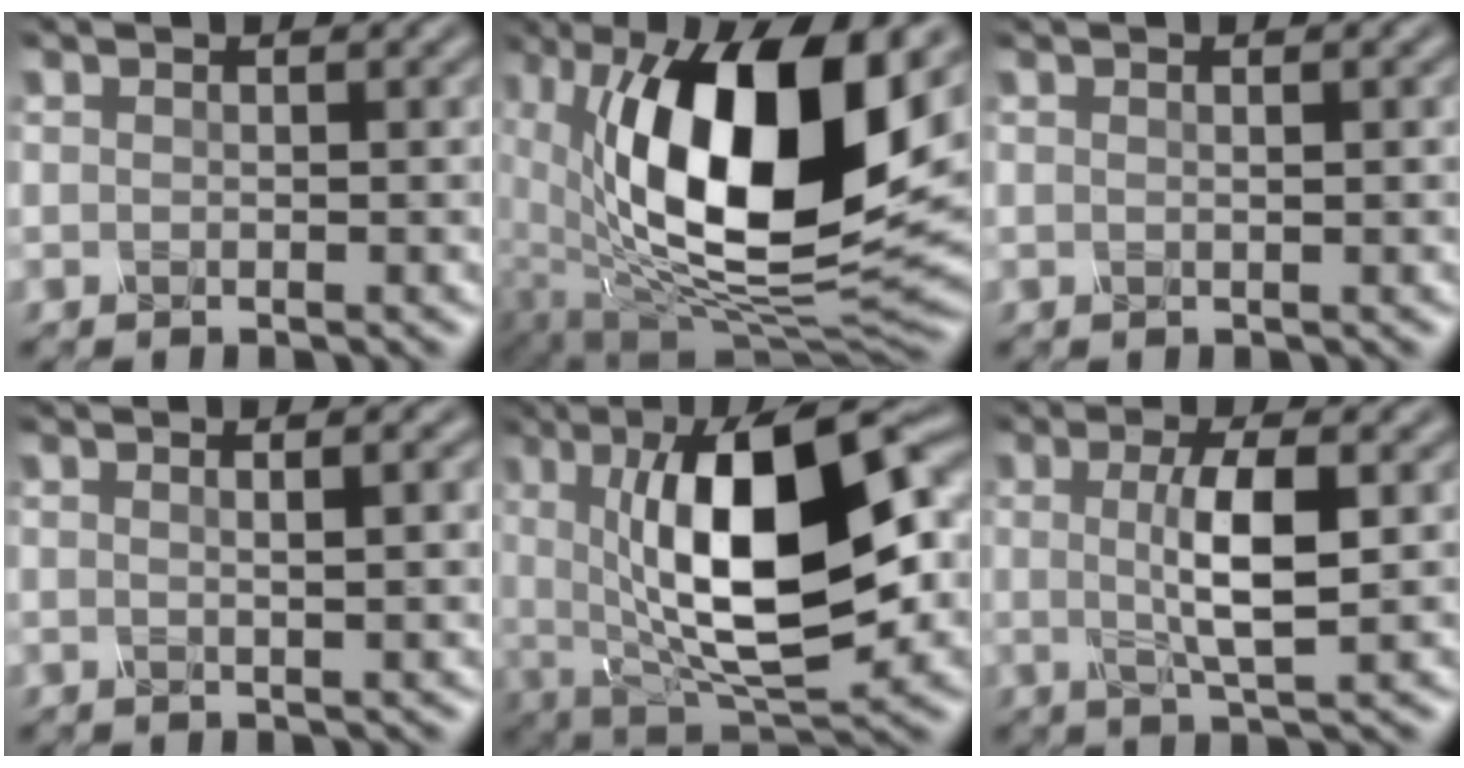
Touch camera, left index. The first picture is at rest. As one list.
[{"total": 17.0, "force": [3.0, 7.7, 14.9], "torque": [-0.247, 0.001, 0.044]}, {"total": 1.2, "force": [0.3, 0.5, 1.1], "torque": [-0.008, 0.001, -0.004]}, {"total": 4.2, "force": [1.1, 1.5, 3.8], "torque": [-0.027, 0.013, -0.007]}, {"total": 14.2, "force": [1.3, 5.4, 13.1], "torque": [-0.191, 0.006, 0.011]}, {"total": 4.9, "force": [0.2, 1.1, 4.7], "torque": [-0.088, 0.001, 0.006]}]